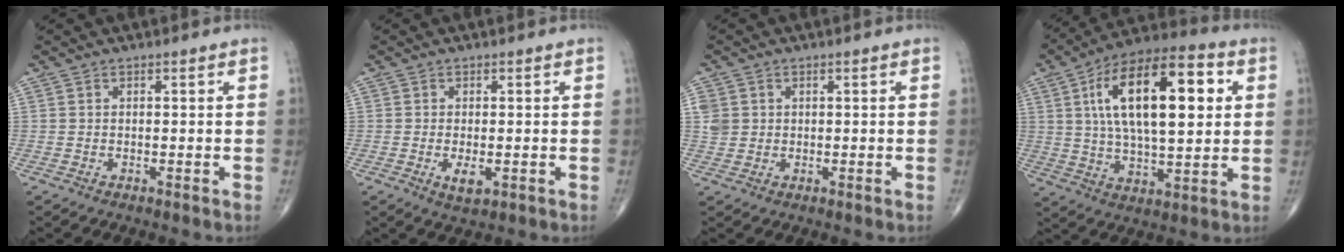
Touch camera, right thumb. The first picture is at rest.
{"total": 2.9, "force": [-0.7, 1.3, 2.5], "torque": [-0.043, -0.006, -0.010]}
{"total": 3.9, "force": [0.9, 3.5, 1.4], "torque": [-0.019, 0.000, 0.022]}
{"total": 22.7, "force": [5.4, 9.7, 19.8], "torque": [-0.317, 0.008, 0.081]}